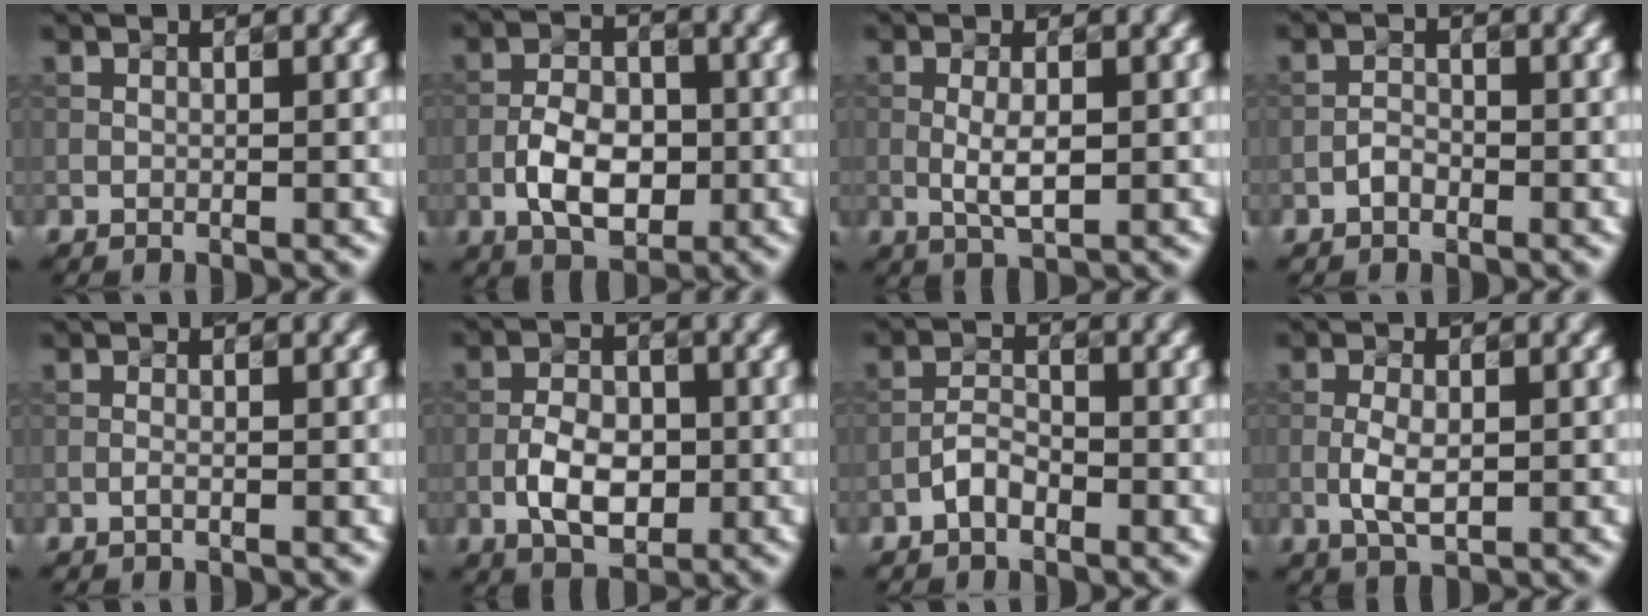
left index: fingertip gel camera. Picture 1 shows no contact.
{"total": 5.1, "force": [-1.6, 3.0, 3.8], "torque": [-0.065, 0.005, -0.030]}
{"total": 2.6, "force": [-0.2, 0.8, 2.4], "torque": [-0.050, -0.001, 0.000]}
{"total": 1.2, "force": [-0.8, 0.7, 0.6], "torque": [-0.011, 0.005, -0.017]}
{"total": 0.6, "force": [-0.3, 0.2, 0.5], "torque": [-0.010, 0.001, -0.007]}
{"total": 4.6, "force": [-1.3, 2.7, 3.4], "torque": [-0.060, 0.004, -0.026]}
{"total": 2.1, "force": [-1.3, 1.0, 1.3], "torque": [-0.022, 0.009, -0.028]}
{"total": 2.9, "force": [-0.6, 1.3, 2.5], "torque": [-0.052, -0.001, -0.010]}